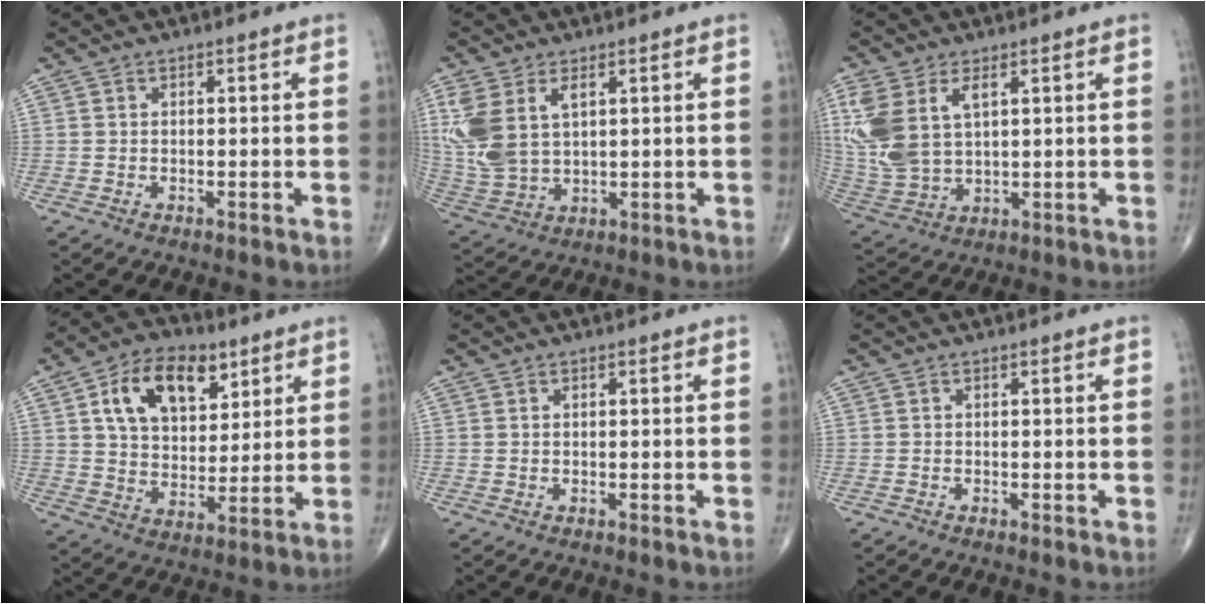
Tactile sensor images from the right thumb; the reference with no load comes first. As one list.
[{"total": 12.3, "force": [4.0, 7.1, 9.3], "torque": [-0.214, -0.004, 0.094]}, {"total": 13.7, "force": [4.5, 7.8, 10.4], "torque": [-0.241, -0.007, 0.104]}, {"total": 15.5, "force": [6.7, 9.6, 10.1], "torque": [-0.134, -0.018, 0.119]}, {"total": 0.0}, {"total": 0.0}]